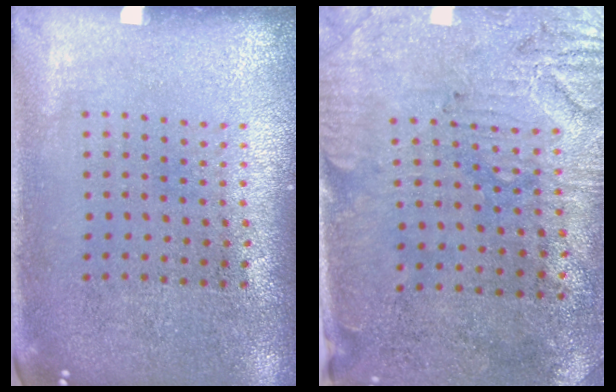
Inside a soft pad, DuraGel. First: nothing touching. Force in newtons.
{"total": 3.1, "press": 2.6, "slide": 1.6}